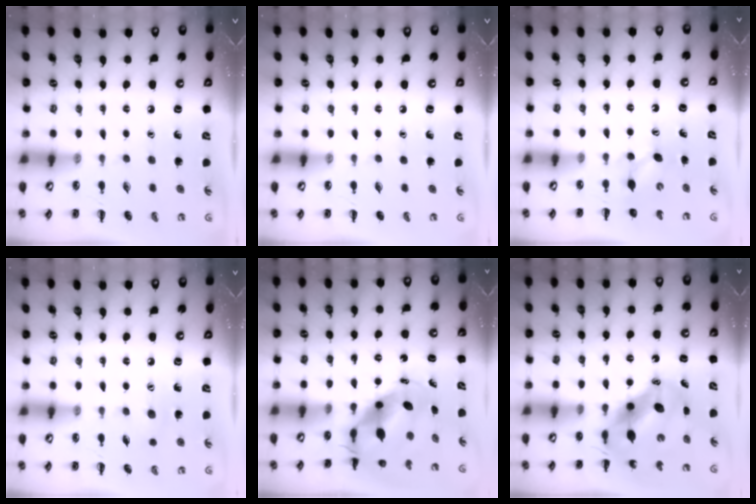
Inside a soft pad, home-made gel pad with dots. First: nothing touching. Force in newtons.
{"total": 0.0}
{"total": 3.9, "press": 3.7, "slide": 1.0}
{"total": 4.6, "press": 4.5, "slide": 1.2}
{"total": 6.9, "press": 6.6, "slide": 1.9}
{"total": 8.4, "press": 8.1, "slide": 2.2}